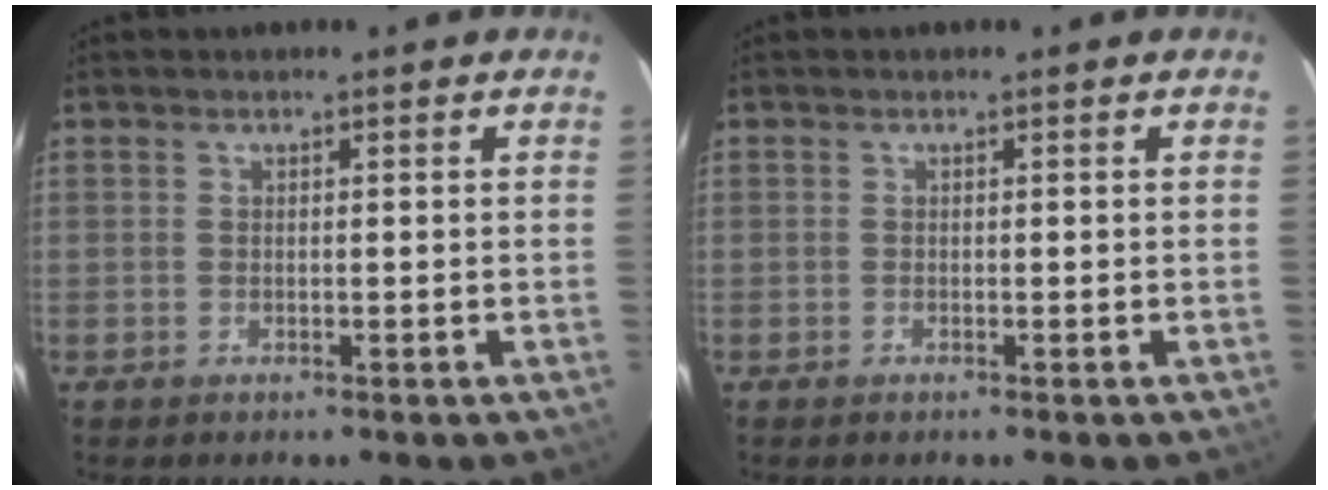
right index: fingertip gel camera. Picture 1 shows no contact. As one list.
[{"total": 0.0}]